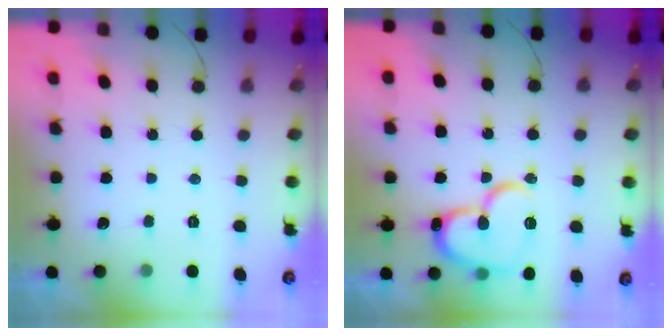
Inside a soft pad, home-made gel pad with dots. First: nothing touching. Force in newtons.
{"total": 17.5, "press": 17.4, "slide": 1.6}